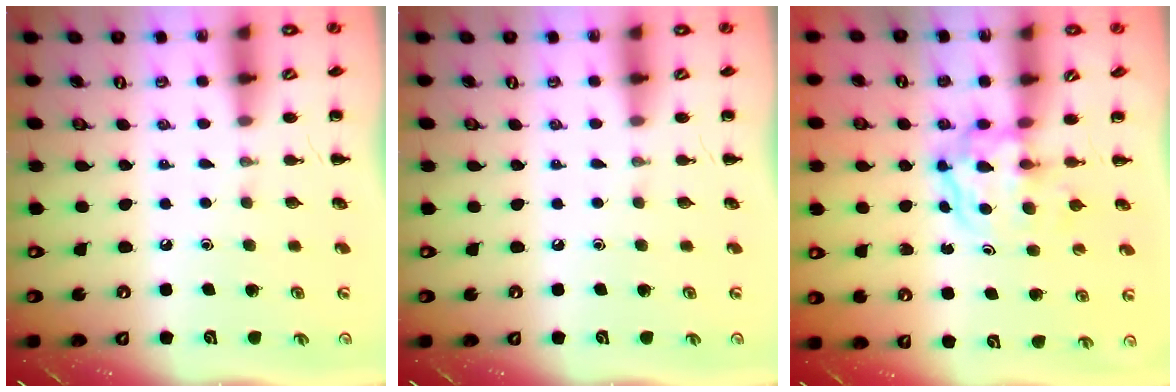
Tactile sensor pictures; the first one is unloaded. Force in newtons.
{"total": 0.0}
{"total": 3.8, "press": 3.8, "slide": 0.5}